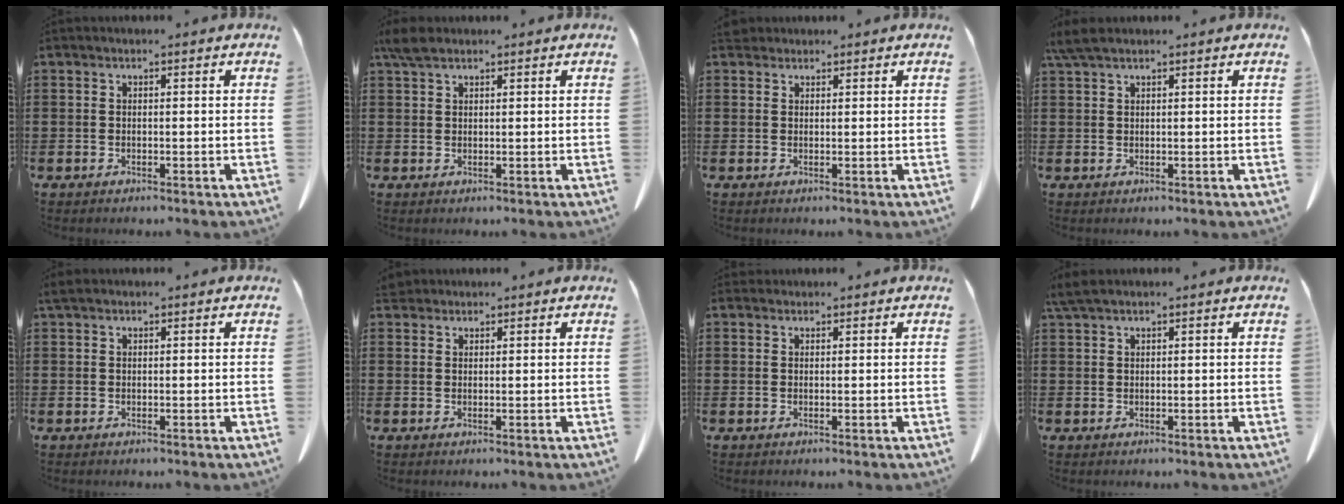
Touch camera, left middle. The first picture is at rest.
{"total": 2.7, "force": [2.0, 1.2, 1.3], "torque": [-0.032, 0.005, 0.039]}
{"total": 1.9, "force": [1.6, 0.9, 0.5], "torque": [-0.016, 0.006, 0.033]}
{"total": 2.5, "force": [1.8, 0.5, 1.7], "torque": [-0.038, 0.002, 0.033]}
{"total": 1.1, "force": [0.8, 0.4, 0.5], "torque": [-0.015, 0.002, 0.017]}
{"total": 1.9, "force": [1.6, 0.8, 0.4], "torque": [-0.014, 0.005, 0.033]}
{"total": 0.7, "force": [0.6, 0.3, 0.0], "torque": [-0.001, 0.001, 0.012]}
{"total": 1.9, "force": [1.5, 0.2, 1.2], "torque": [-0.027, -0.001, 0.028]}